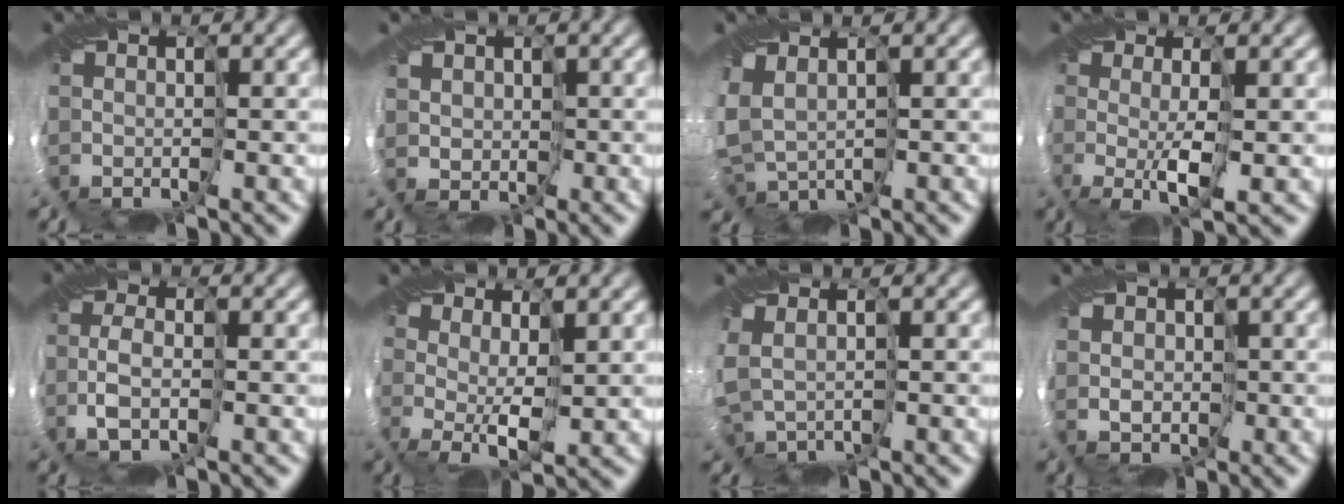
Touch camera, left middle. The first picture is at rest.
{"total": 1.4, "force": [-0.4, 1.3, 0.1], "torque": [0.016, 0.005, -0.005]}
{"total": 3.1, "force": [-1.4, 1.7, 2.2], "torque": [-0.048, -0.012, -0.032]}
{"total": 1.6, "force": [0.3, -1.4, 0.8], "torque": [-0.016, -0.005, 0.007]}
{"total": 1.5, "force": [-0.9, 0.2, 1.2], "torque": [-0.022, -0.002, -0.016]}
{"total": 1.7, "force": [1.3, -0.7, 0.7], "torque": [-0.015, -0.002, 0.027]}
{"total": 2.5, "force": [-1.2, 1.1, 1.9], "torque": [-0.037, -0.004, -0.028]}
{"total": 1.7, "force": [-0.5, 1.5, 0.7], "torque": [0.000, 0.002, -0.004]}